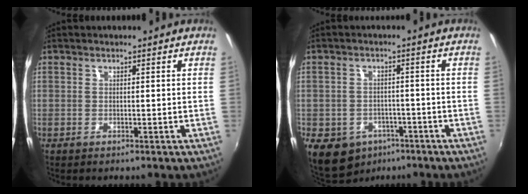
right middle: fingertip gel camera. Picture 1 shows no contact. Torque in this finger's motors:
{"motor_torque": [1.18, -0.96, 0.29, 0.08]}